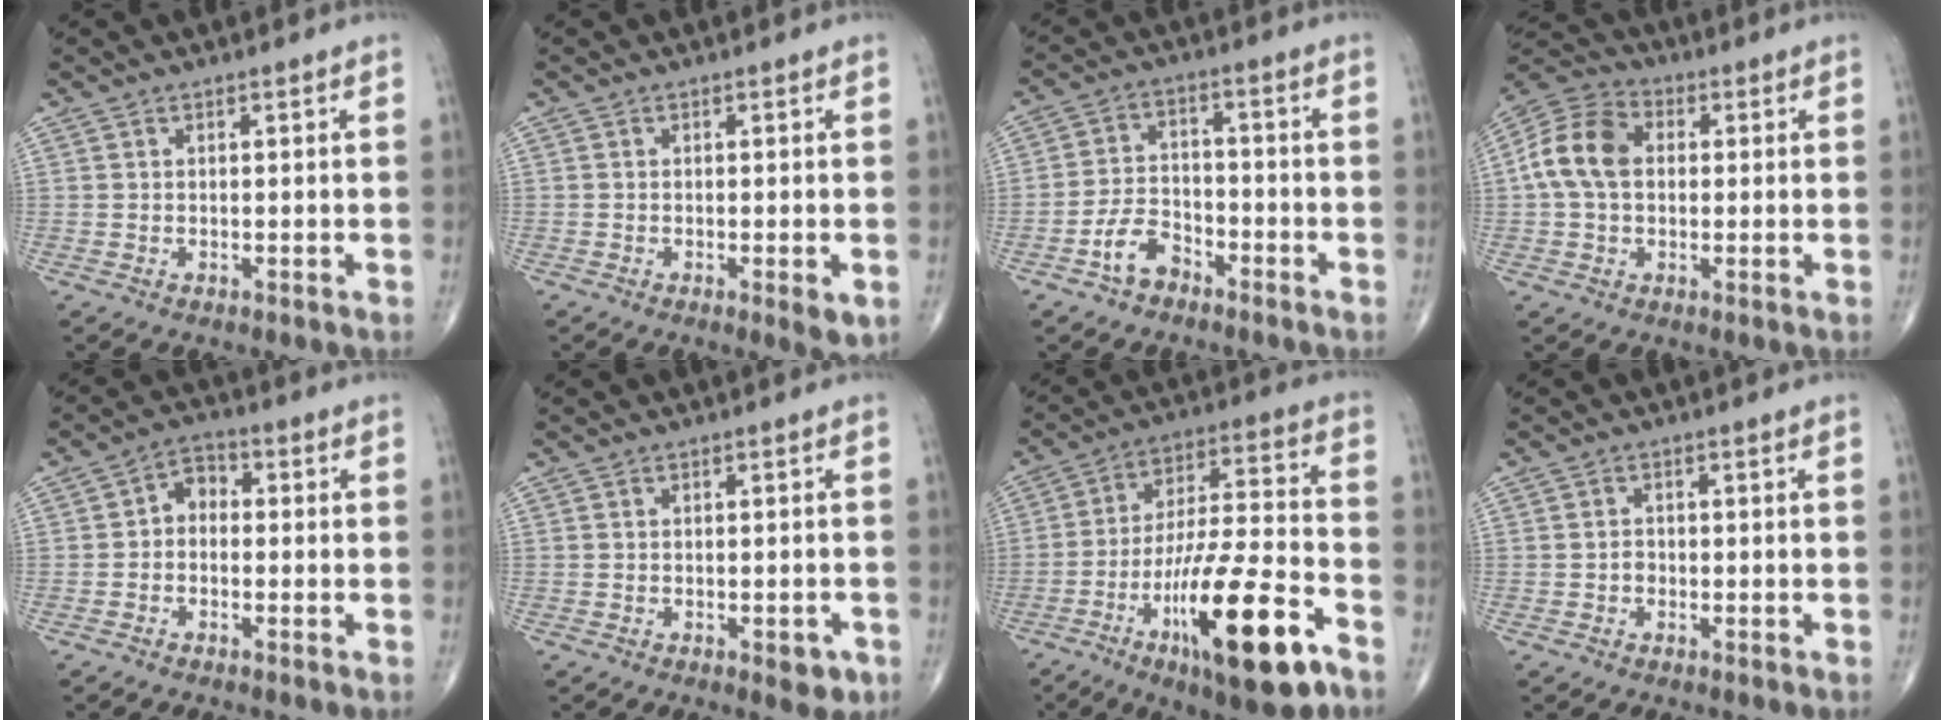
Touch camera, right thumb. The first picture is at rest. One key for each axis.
{"total": 3.2, "fx": -0.9, "fy": 0.9, "fz": 2.9, "tx": -0.041, "ty": -0.009, "tz": -0.013}
{"total": 6.7, "fx": -4.0, "fy": 4.1, "fz": 3.5, "tx": -0.058, "ty": 0.035, "tz": -0.076}
{"total": 11.5, "fx": 0.9, "fy": 8.2, "fz": 8.0, "tx": -0.154, "ty": 0.029, "tz": 0.007}
{"total": 4.4, "fx": -0.4, "fy": 3.4, "fz": 2.8, "tx": -0.024, "ty": 0.020, "tz": -0.024}
{"total": 3.4, "fx": -1.5, "fy": 1.6, "fz": 2.7, "tx": -0.021, "ty": 0.000, "tz": -0.015}
{"total": 23.4, "fx": -11.2, "fy": 5.9, "fz": 19.7, "tx": -0.337, "ty": 0.046, "tz": -0.180}
{"total": 1.4, "fx": -0.5, "fy": 1.2, "fz": 0.6, "tx": -0.001, "ty": 0.006, "tz": -0.011}